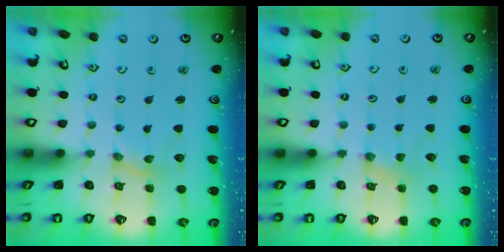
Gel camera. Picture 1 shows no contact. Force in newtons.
{"total": 2.8, "press": 2.7, "slide": 0.5}